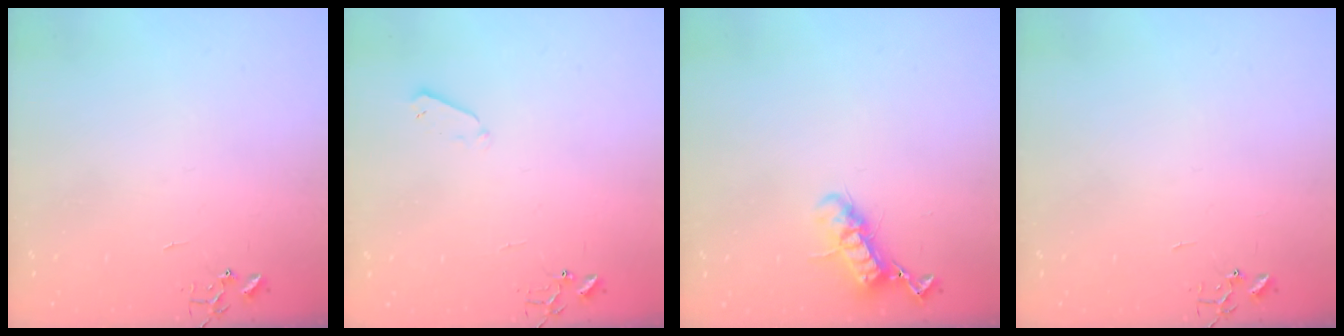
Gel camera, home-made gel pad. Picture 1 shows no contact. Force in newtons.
{"total": 3.3, "press": 3.2, "slide": 0.7}
{"total": 11.9, "press": 11.9, "slide": 0.8}
{"total": 0.0}